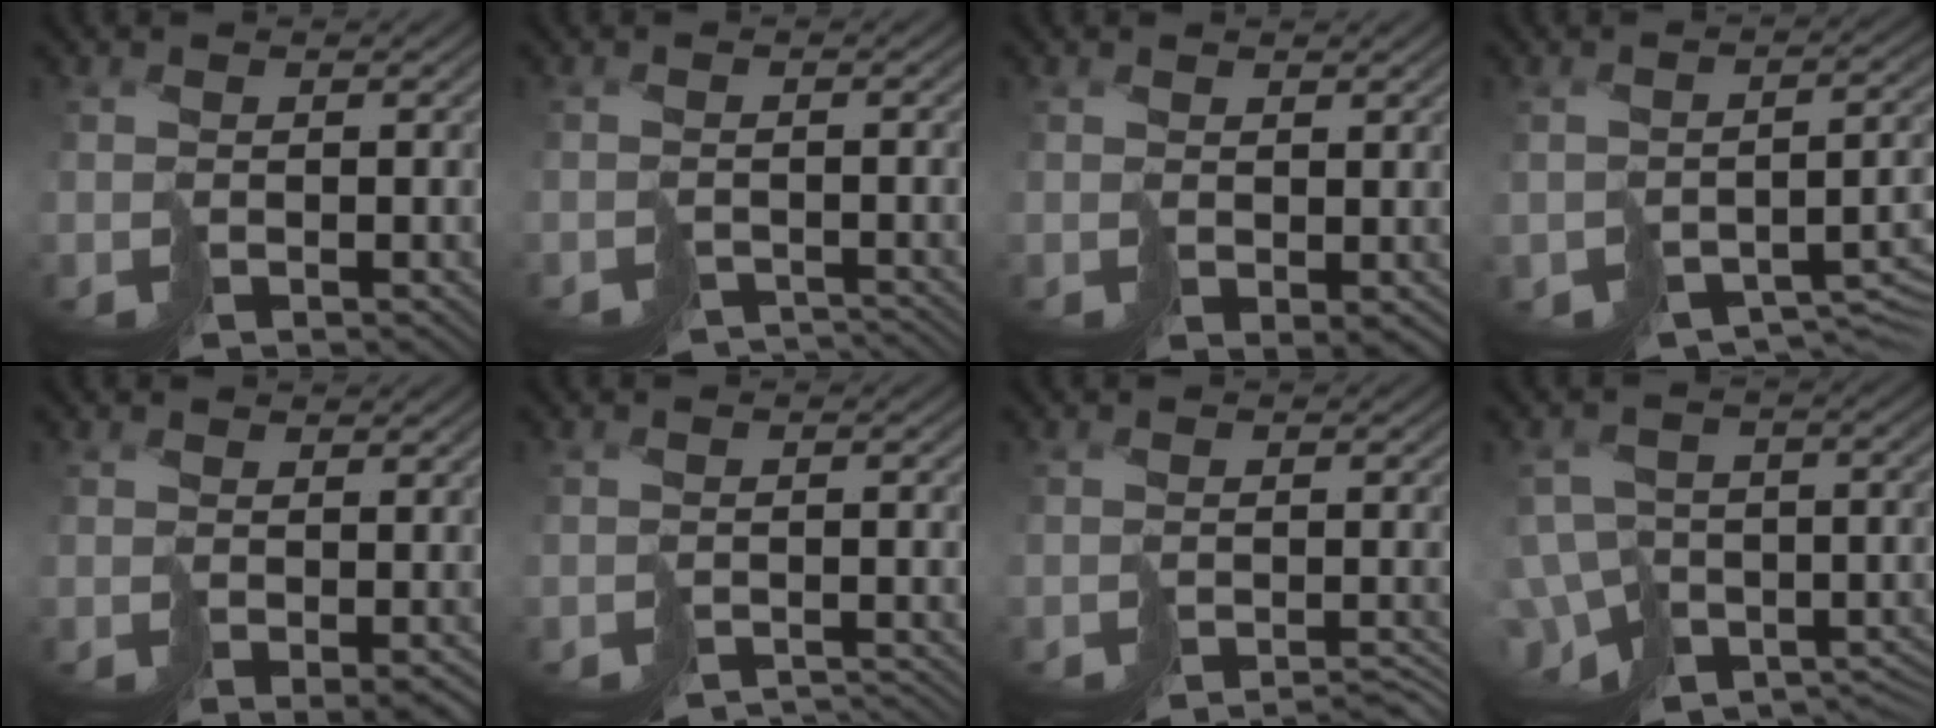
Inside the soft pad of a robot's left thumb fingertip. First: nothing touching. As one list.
[{"total": 3.8, "force": [-3.7, 0.5, 0.5], "torque": [-0.007, -0.009, -0.057]}, {"total": 2.9, "force": [-0.3, 1.9, 2.2], "torque": [-0.042, -0.010, 0.001]}, {"total": 7.2, "force": [-4.8, 3.3, 4.2], "torque": [-0.069, -0.025, -0.063]}, {"total": 3.4, "force": [-1.2, 1.7, 2.7], "torque": [-0.052, -0.011, -0.016]}, {"total": 3.4, "force": [-3.3, 0.2, 0.6], "torque": [-0.008, -0.008, -0.048]}, {"total": 3.6, "force": [-3.4, 0.2, 1.1], "torque": [-0.014, -0.004, -0.052]}, {"total": 9.7, "force": [-6.2, 6.2, 4.3], "torque": [-0.097, -0.025, -0.088]}]